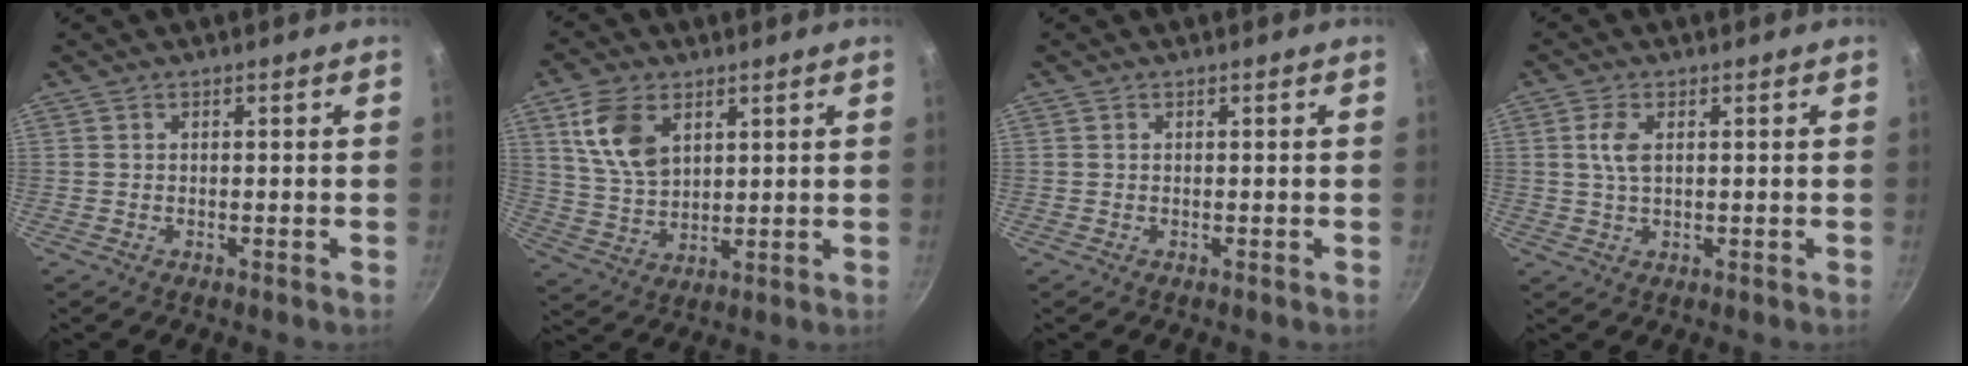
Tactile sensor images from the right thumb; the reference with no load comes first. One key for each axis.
{"total": 10.6, "fx": 4.5, "fy": 6.5, "fz": 7.0, "tx": -0.124, "ty": -0.022, "tz": 0.092}
{"total": 0.0}
{"total": 4.0, "fx": 1.0, "fy": 2.1, "fz": 3.3, "tx": -0.069, "ty": 0.002, "tz": 0.019}